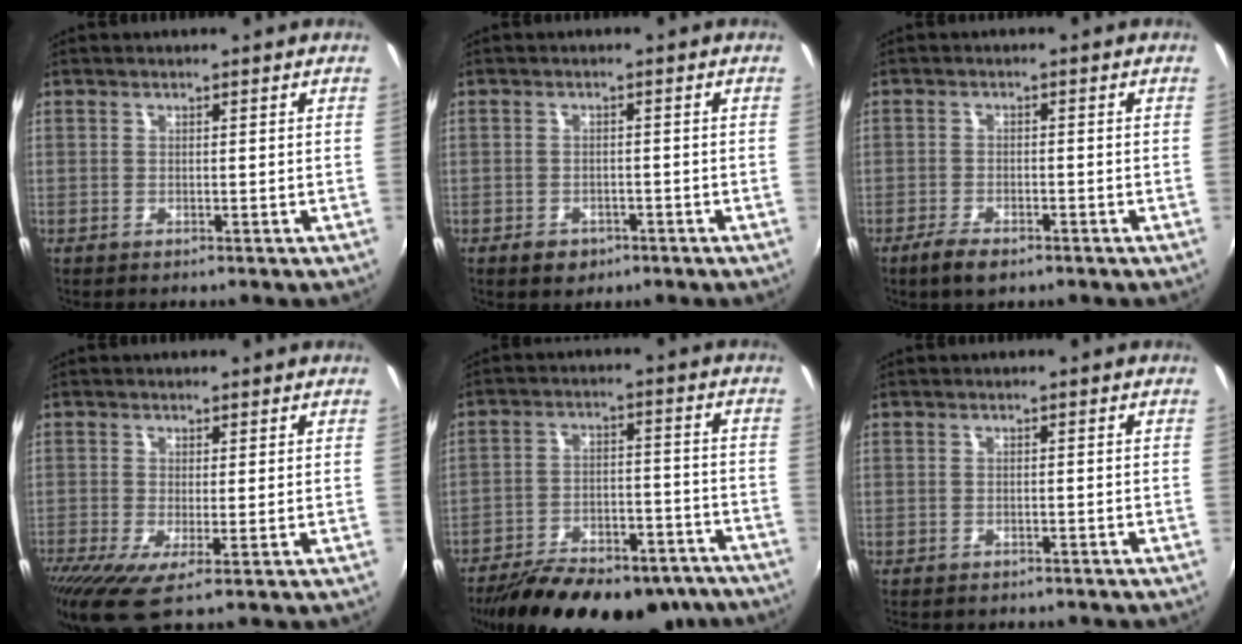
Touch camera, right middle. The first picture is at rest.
{"total": 3.4, "force": [-2.1, 2.3, 1.4], "torque": [-0.035, -0.003, -0.027]}
{"total": 4.5, "force": [-3.2, 1.5, 2.8], "torque": [-0.073, -0.012, -0.059]}
{"total": 6.3, "force": [-1.9, 1.2, 5.9], "torque": [-0.122, -0.025, -0.038]}
{"total": 25.6, "force": [-20.8, 9.4, 11.6], "torque": [-0.213, -0.004, -0.278]}
{"total": 2.9, "force": [-2.6, 0.9, 0.9], "torque": [-0.025, -0.014, -0.039]}